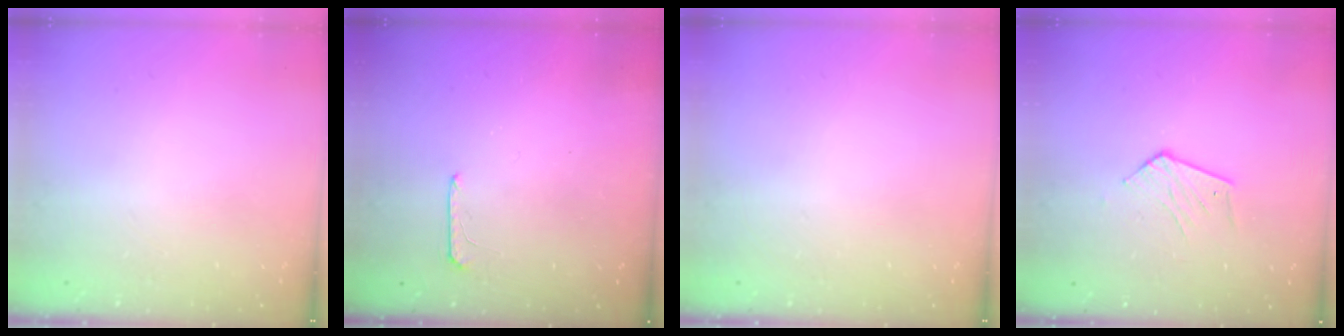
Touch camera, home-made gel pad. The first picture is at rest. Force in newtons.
{"total": 5.1, "press": 5.1, "slide": 0.4}
{"total": 0.0}
{"total": 5.4, "press": 5.4, "slide": 0.3}